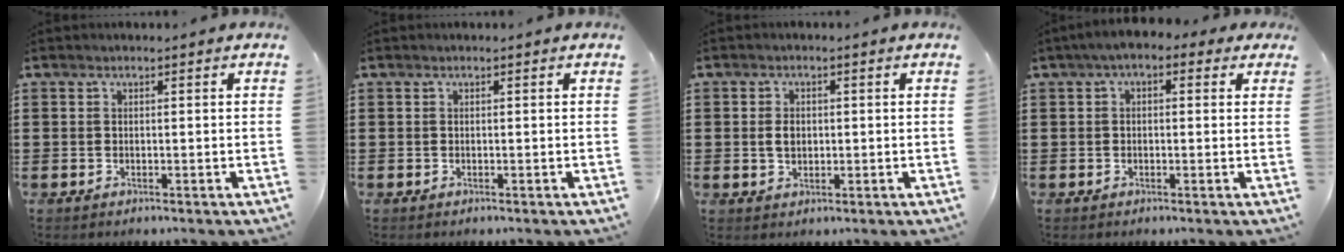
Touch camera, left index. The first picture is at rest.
{"total": 0.0}
{"total": 2.4, "force": [0.1, 1.7, 1.8], "torque": [-0.038, 0.007, 0.002]}
{"total": 2.7, "force": [0.3, 1.5, 2.2], "torque": [-0.044, 0.011, 0.002]}